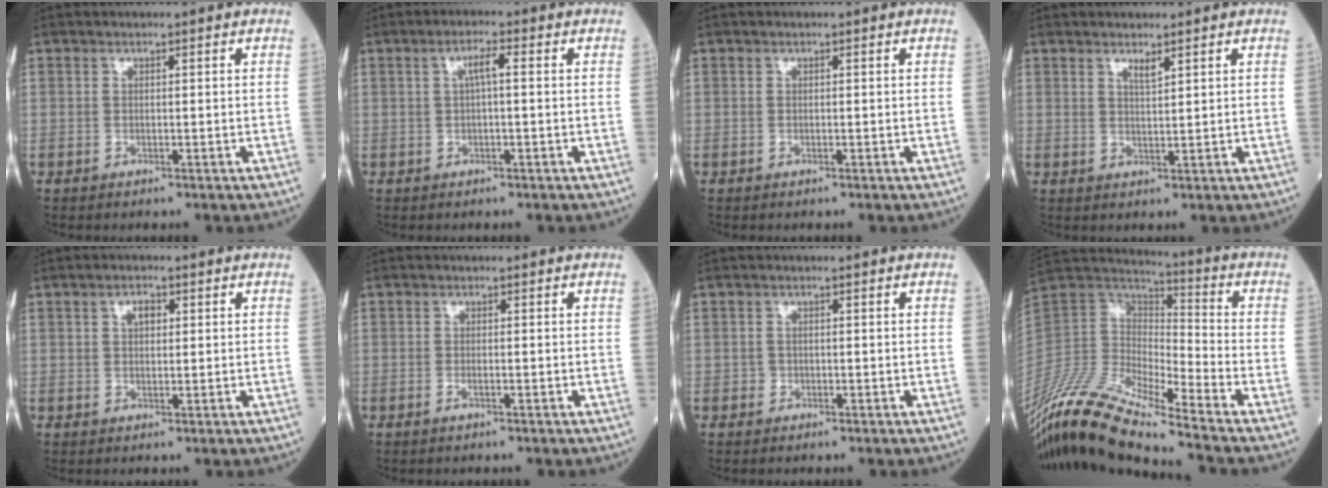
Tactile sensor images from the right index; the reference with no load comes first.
{"total": 2.6, "force": [0.4, 0.3, 2.6], "torque": [-0.048, 0.007, 0.007]}
{"total": 0.0}
{"total": 1.7, "force": [1.3, 0.1, 1.1], "torque": [-0.023, -0.006, 0.024]}
{"total": 2.3, "force": [0.8, 1.2, 1.7], "torque": [-0.031, 0.004, 0.013]}
{"total": 1.1, "force": [-0.5, 0.2, 0.9], "torque": [-0.021, -0.001, -0.010]}
{"total": 0.7, "force": [-0.2, 0.7, 0.2], "torque": [-0.002, 0.002, -0.004]}
{"total": 17.0, "force": [-14.3, 0.6, 9.2], "torque": [-0.195, 0.010, -0.277]}